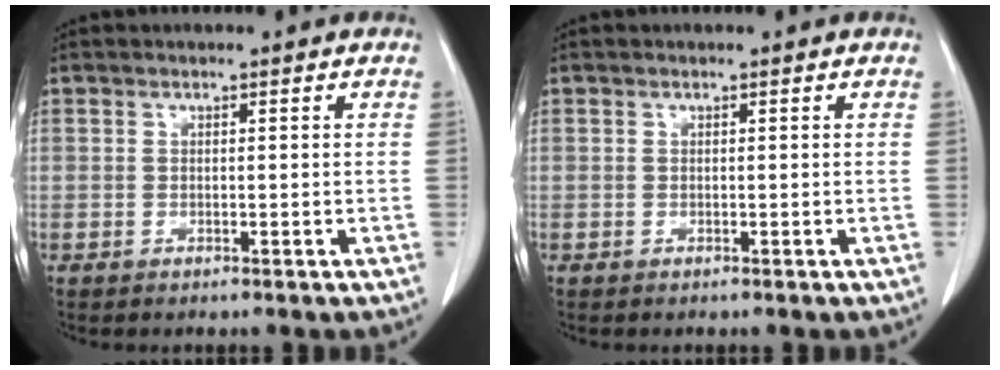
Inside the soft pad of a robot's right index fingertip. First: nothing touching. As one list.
[{"total": 0.0}]